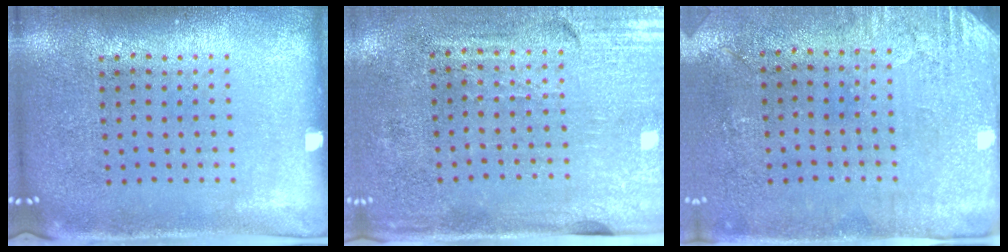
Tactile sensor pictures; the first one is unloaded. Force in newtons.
{"total": 3.2, "press": 2.7, "slide": 1.6}
{"total": 2.8, "press": 2.4, "slide": 1.5}